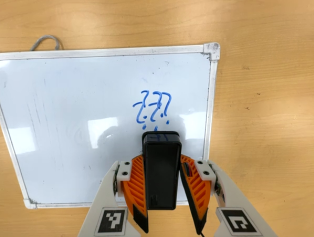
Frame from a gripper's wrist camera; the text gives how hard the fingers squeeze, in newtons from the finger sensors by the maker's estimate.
{"total": 5.2, "left": 4.1, "right": 6.4}